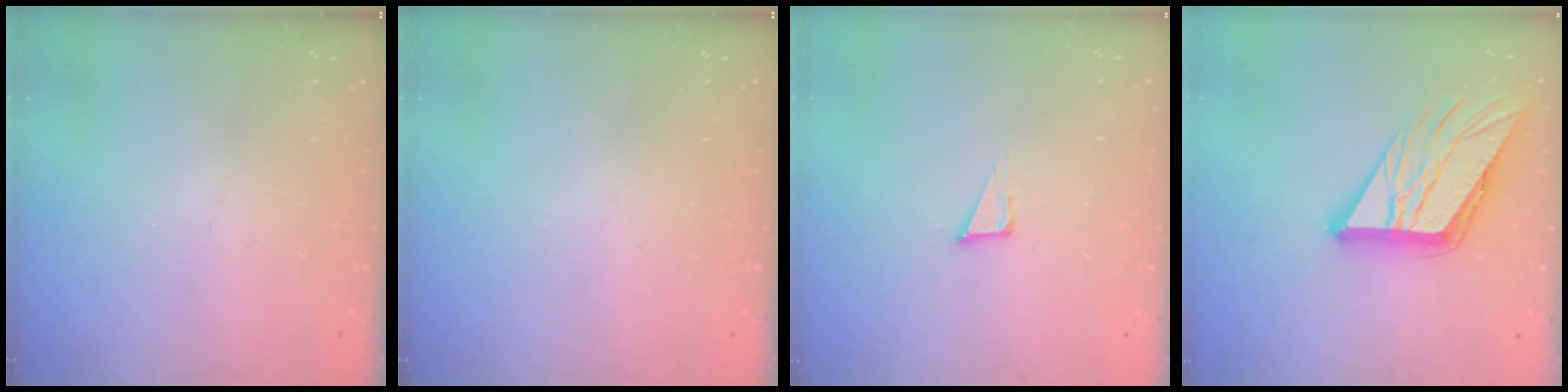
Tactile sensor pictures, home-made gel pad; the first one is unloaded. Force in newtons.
{"total": 0.0}
{"total": 3.8, "press": 3.7, "slide": 0.9}
{"total": 18.8, "press": 18.6, "slide": 2.2}